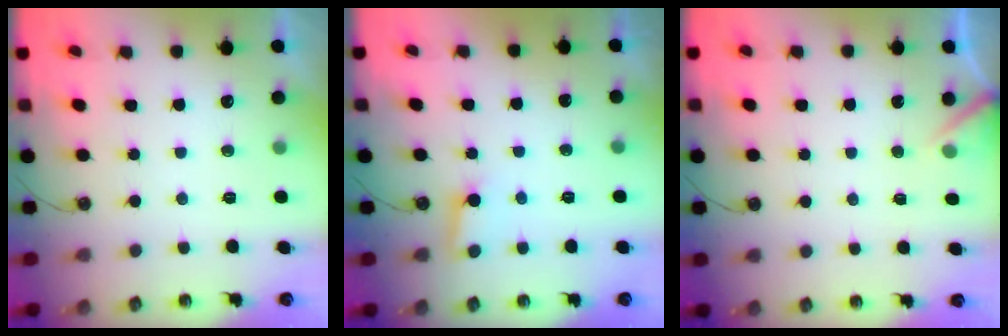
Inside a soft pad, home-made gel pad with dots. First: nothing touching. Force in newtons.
{"total": 5.6, "press": 5.6, "slide": 0.7}
{"total": 4.0, "press": 4.0, "slide": 0.3}